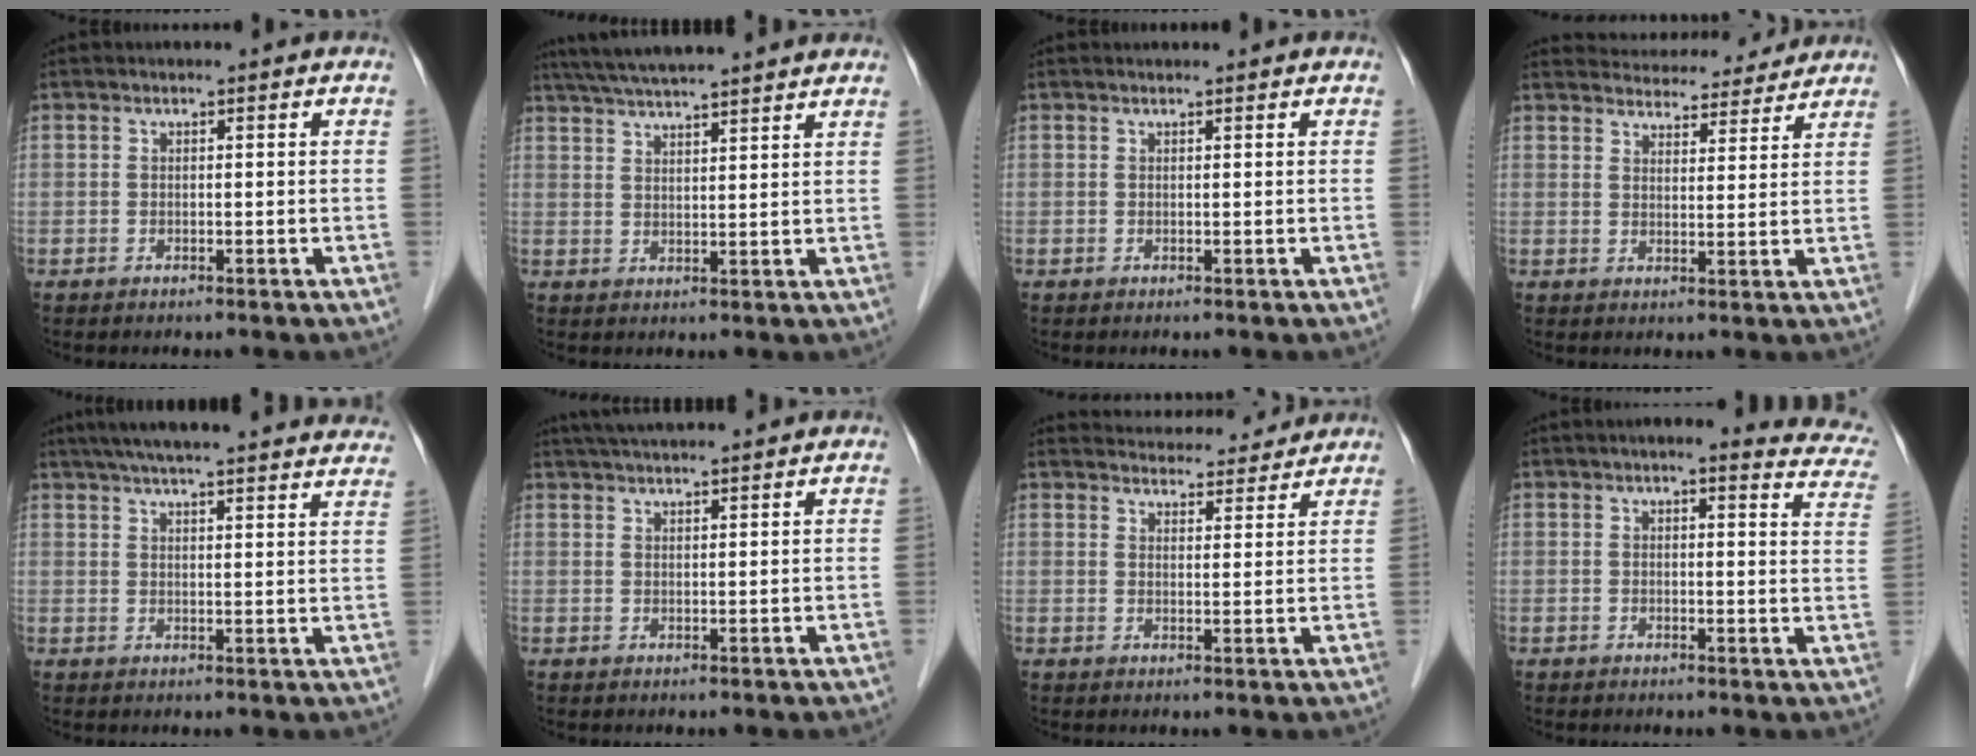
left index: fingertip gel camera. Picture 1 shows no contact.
{"total": 14.3, "force": [12.6, 0.7, 6.6], "torque": [-0.118, 0.041, 0.183]}
{"total": 1.5, "force": [1.4, 0.2, 0.4], "torque": [-0.007, 0.019, 0.022]}
{"total": 13.3, "force": [12.7, 3.0, 2.6], "torque": [-0.022, 0.019, 0.162]}
{"total": 28.4, "force": [25.7, 2.7, 11.9], "torque": [-0.189, -0.013, 0.314]}
{"total": 9.5, "force": [8.6, 0.6, 4.2], "torque": [-0.069, 0.039, 0.125]}
{"total": 11.6, "force": [11.1, 2.2, 2.1], "torque": [-0.018, 0.018, 0.140]}
{"total": 11.6, "force": [10.4, 2.3, 4.6], "torque": [-0.020, -0.018, 0.083]}